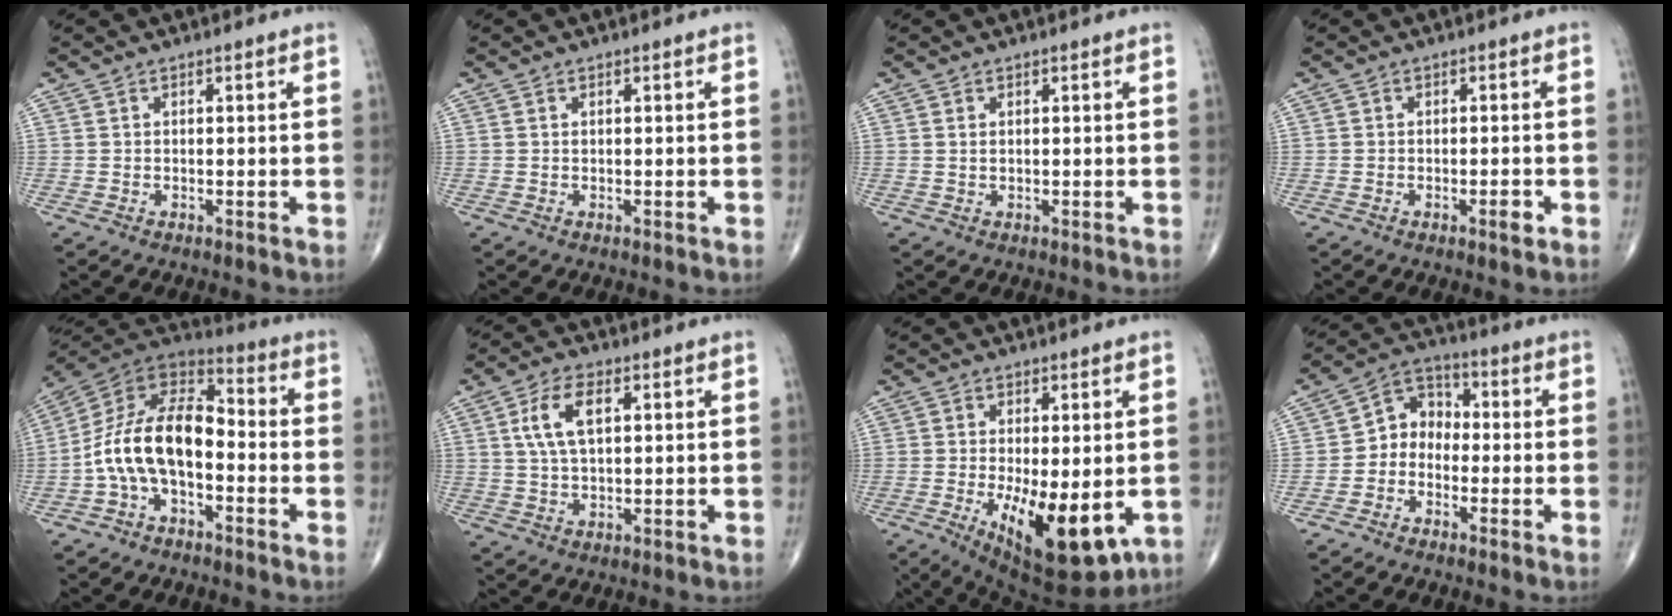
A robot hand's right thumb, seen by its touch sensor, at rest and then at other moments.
{"total": 0.0}
{"total": 0.6, "force": [0.3, 0.3, 0.4], "torque": [-0.008, 0.001, 0.007]}
{"total": 1.9, "force": [-0.9, 0.5, 1.6], "torque": [-0.020, 0.000, -0.014]}
{"total": 15.0, "force": [-3.5, 8.2, 12.0], "torque": [-0.211, 0.062, -0.074]}
{"total": 7.5, "force": [2.2, 3.7, 6.2], "torque": [-0.123, 0.003, 0.045]}
{"total": 14.4, "force": [-3.6, 5.7, 12.7], "torque": [-0.188, -0.025, -0.035]}
{"total": 6.7, "force": [-1.6, 5.5, 3.4], "torque": [-0.026, 0.034, -0.050]}